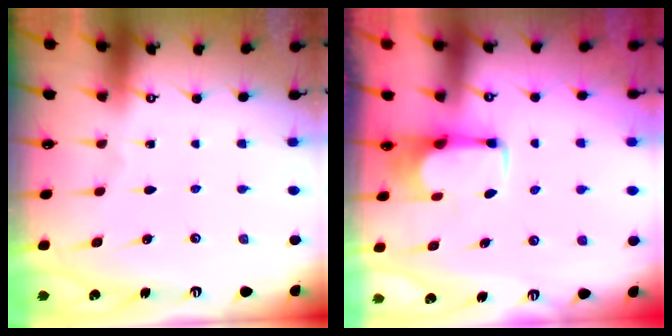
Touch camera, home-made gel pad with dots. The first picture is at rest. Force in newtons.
{"total": 1.8, "press": 1.6, "slide": 0.7}